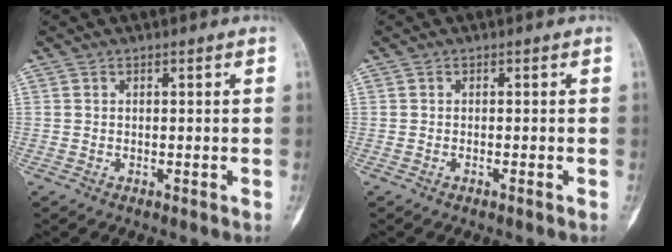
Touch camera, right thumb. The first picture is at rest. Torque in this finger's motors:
{"motor_torque": [0.12, -0.11, 0.10, -0.03, 0.08]}